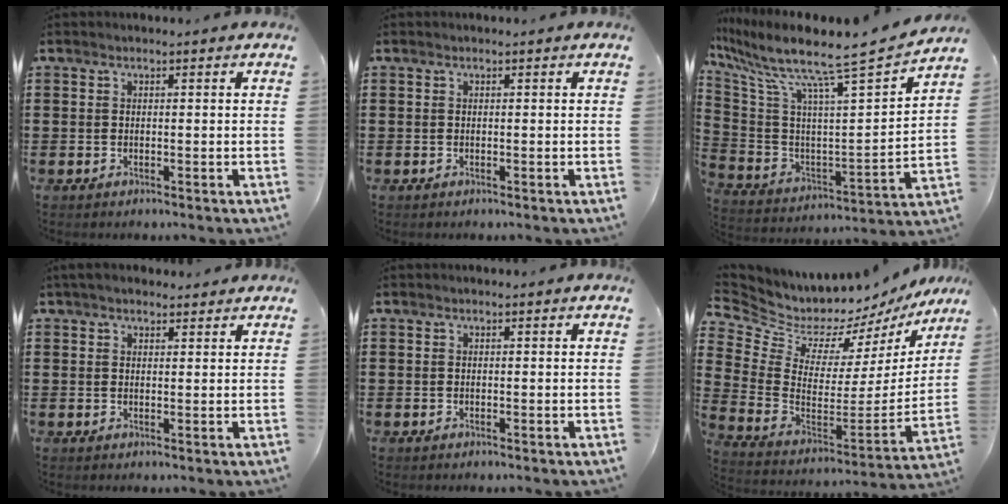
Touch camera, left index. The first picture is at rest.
{"total": 0.0}
{"total": 9.4, "force": [7.9, 0.0, 5.1], "torque": [-0.128, -0.074, 0.118]}
{"total": 2.5, "force": [2.2, 0.8, 0.9], "torque": [-0.022, 0.005, 0.043]}
{"total": 0.0}
{"total": 6.4, "force": [6.0, 2.1, -0.3], "torque": [-0.044, -0.064, 0.103]}